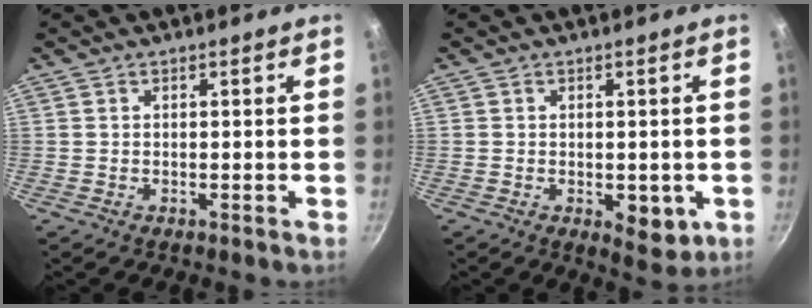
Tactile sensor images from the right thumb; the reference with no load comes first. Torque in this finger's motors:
{"motor_torque": [-0.36, 0.21, 0.08, -0.09, -0.03]}